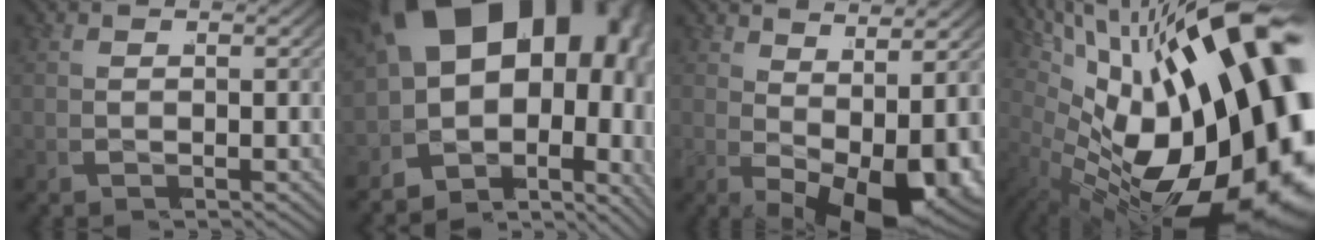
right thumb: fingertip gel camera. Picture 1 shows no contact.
{"total": 21.6, "force": [1.5, 14.5, 16.0], "torque": [-0.280, -0.013, 0.004]}
{"total": 10.3, "force": [-1.7, 5.2, 8.8], "torque": [-0.145, -0.035, -0.005]}
{"total": 24.3, "force": [-1.9, 14.2, 19.6], "torque": [-0.319, -0.066, 0.004]}